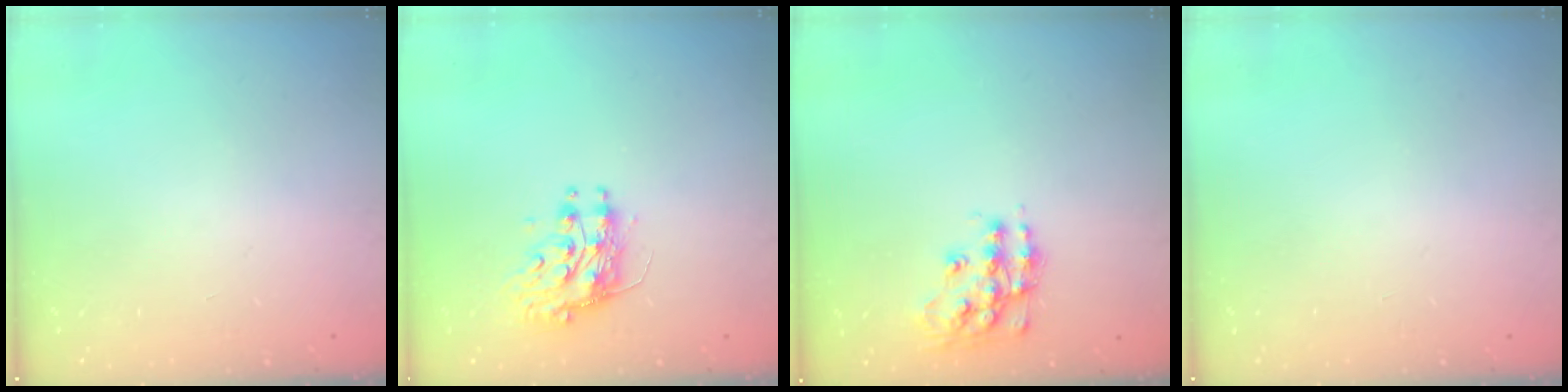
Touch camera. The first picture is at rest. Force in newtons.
{"total": 9.2, "press": 9.2, "slide": 0.9}
{"total": 13.7, "press": 13.7, "slide": 0.6}
{"total": 0.0}